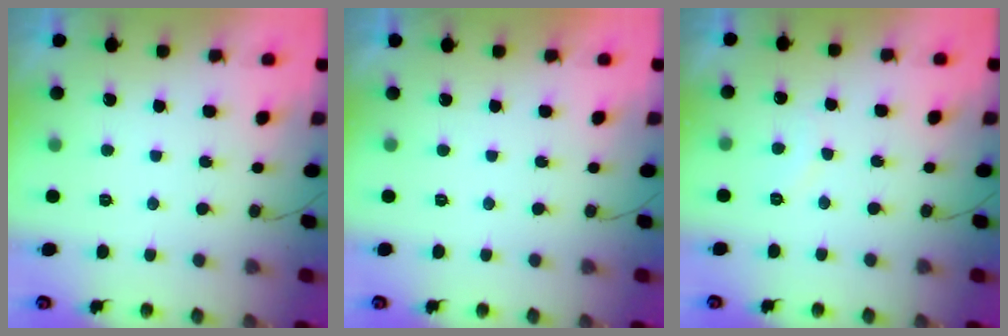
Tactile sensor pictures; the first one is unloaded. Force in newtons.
{"total": 1.9, "press": 1.9, "slide": 0.0}
{"total": 4.8, "press": 4.8, "slide": 0.3}